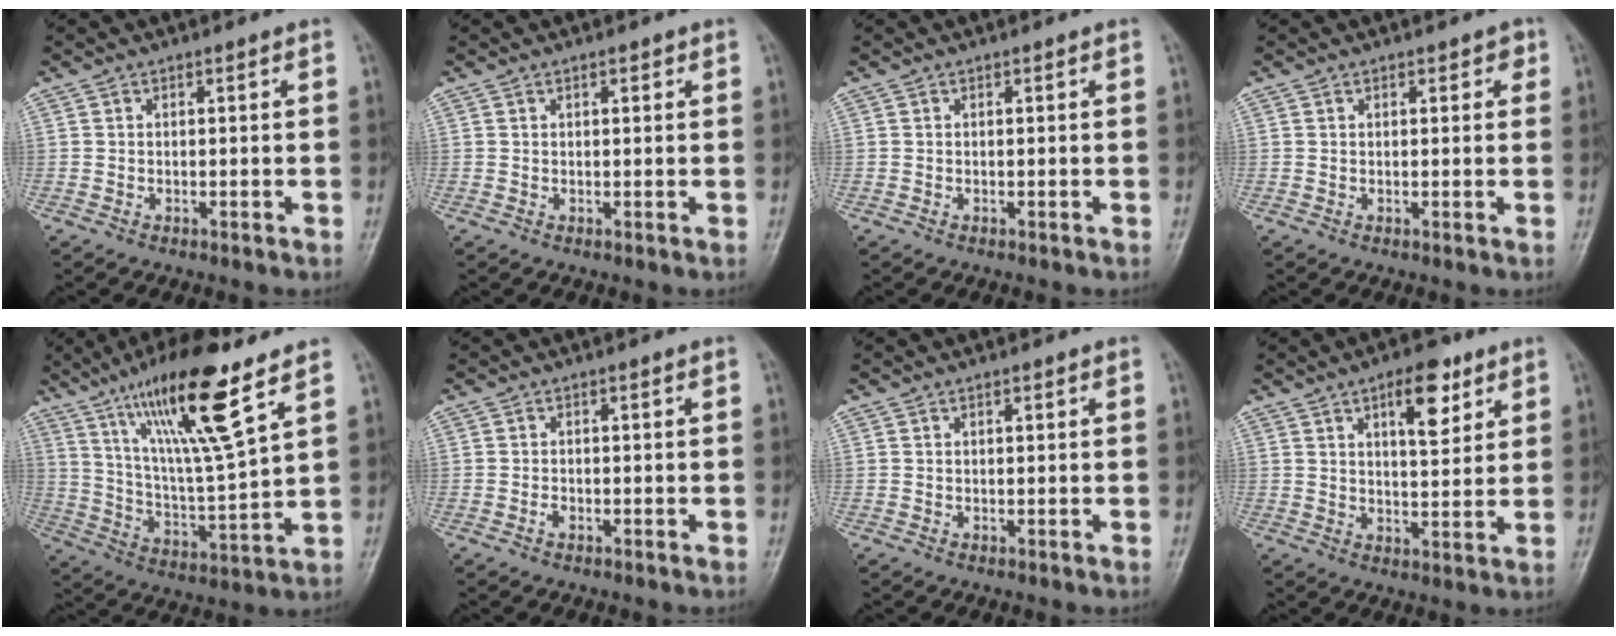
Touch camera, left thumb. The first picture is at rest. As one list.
[{"total": 1.1, "force": [0.7, 0.5, 0.7], "torque": [-0.006, -0.001, 0.008]}, {"total": 0.0}, {"total": 1.9, "force": [1.1, 1.1, 1.1], "torque": [0.002, -0.001, 0.011]}, {"total": 19.0, "force": [11.2, 2.7, 15.1], "torque": [-0.258, -0.053, 0.208]}, {"total": 0.8, "force": [-0.4, 0.5, 0.5], "torque": [-0.009, 0.001, -0.008]}, {"total": 0.8, "force": [0.5, 0.3, 0.5], "torque": [-0.008, -0.001, 0.007]}, {"total": 8.8, "force": [4.7, 3.8, 6.4], "torque": [-0.073, -0.024, 0.069]}]